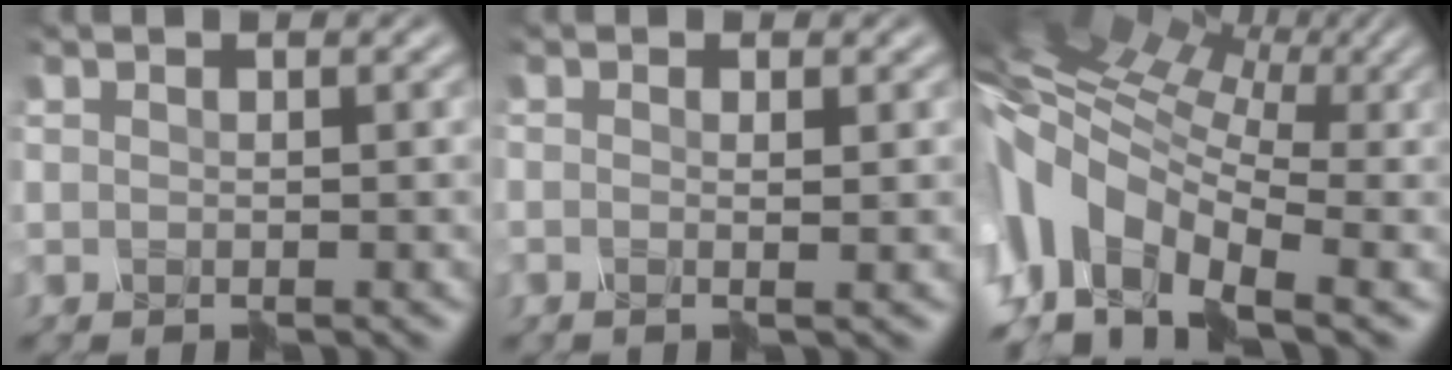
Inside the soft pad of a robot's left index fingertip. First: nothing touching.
{"total": 0.9, "force": [-0.1, -0.9, 0.3], "torque": [-0.008, -0.001, -0.002]}
{"total": 9.7, "force": [-0.9, 6.5, 7.2], "torque": [-0.182, 0.021, -0.018]}